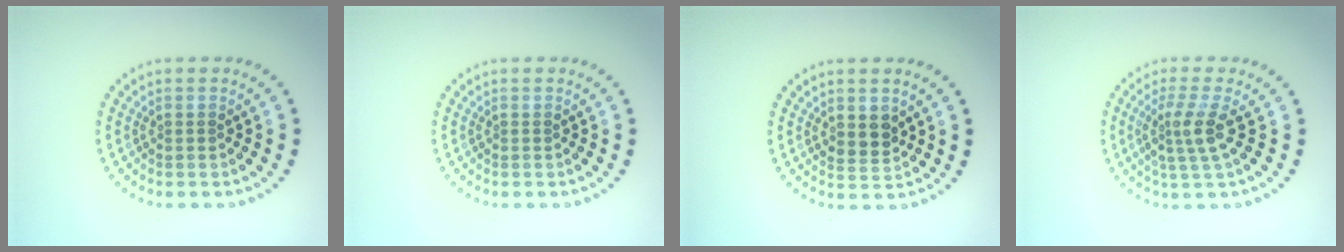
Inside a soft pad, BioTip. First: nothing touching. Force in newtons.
{"total": 0.0}
{"total": 1.9, "press": 1.7, "slide": 0.8}
{"total": 3.0, "press": 2.4, "slide": 1.8}